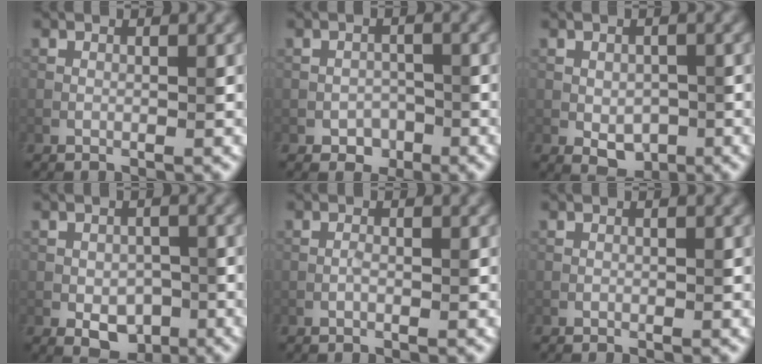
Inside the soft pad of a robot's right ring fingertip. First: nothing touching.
{"total": 1.5, "force": [-1.1, 1.0, -0.1], "torque": [0.004, -0.001, -0.014]}
{"total": 2.9, "force": [-1.0, 2.0, 1.8], "torque": [-0.039, -0.009, -0.007]}
{"total": 3.1, "force": [-1.4, 2.2, 1.7], "torque": [-0.030, -0.007, -0.018]}
{"total": 0.8, "force": [-0.6, 0.1, 0.5], "torque": [-0.016, 0.002, -0.010]}
{"total": 0.0}